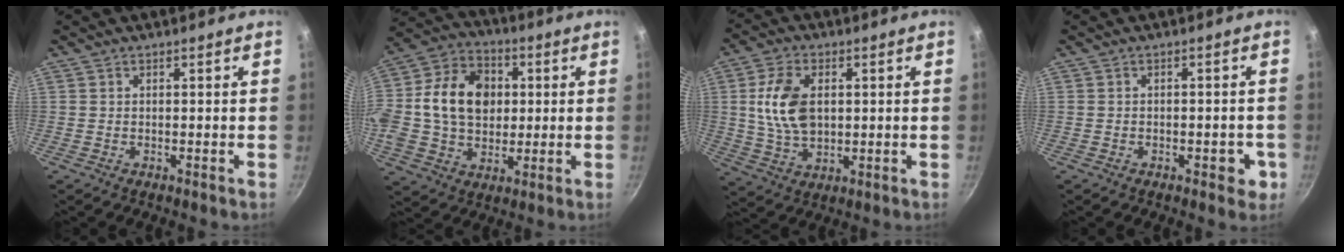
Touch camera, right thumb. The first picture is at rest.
{"total": 19.7, "force": [1.9, 14.9, 12.7], "torque": [-0.207, 0.025, 0.021]}
{"total": 11.3, "force": [1.7, 7.1, 8.6], "torque": [-0.151, -0.005, 0.033]}
{"total": 4.0, "force": [-1.5, 2.1, 3.0], "torque": [-0.019, 0.010, -0.018]}